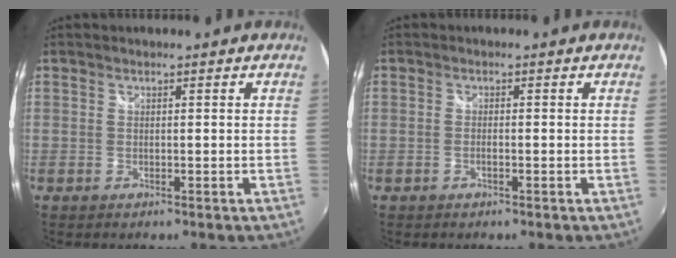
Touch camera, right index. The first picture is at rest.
{"total": 1.0, "force": [-0.5, 0.1, 0.8], "torque": [-0.017, 0.002, -0.010]}